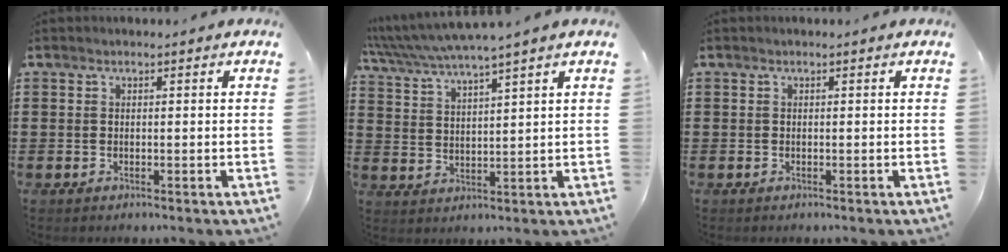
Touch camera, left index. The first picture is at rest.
{"total": 4.3, "force": [3.9, -0.4, 1.8], "torque": [-0.048, -0.021, 0.065]}
{"total": 0.0}